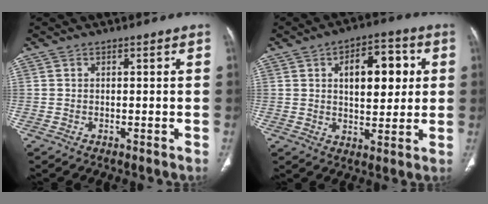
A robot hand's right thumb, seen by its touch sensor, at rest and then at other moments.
{"total": 12.1, "force": [2.9, 6.5, 9.8], "torque": [-0.103, 0.005, 0.041]}